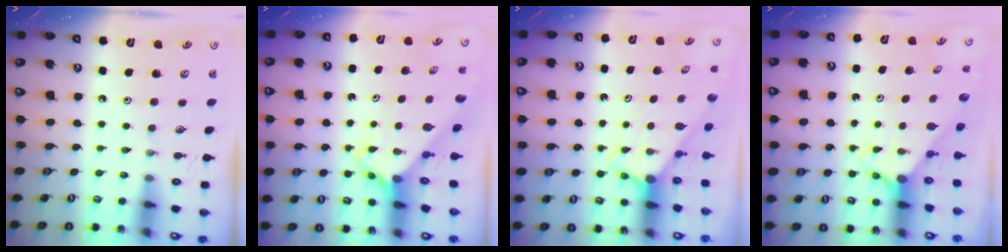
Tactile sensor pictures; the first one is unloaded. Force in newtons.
{"total": 2.6, "press": 2.6, "slide": 0.2}
{"total": 2.7, "press": 2.7, "slide": 0.0}
{"total": 2.2, "press": 2.2, "slide": 0.2}